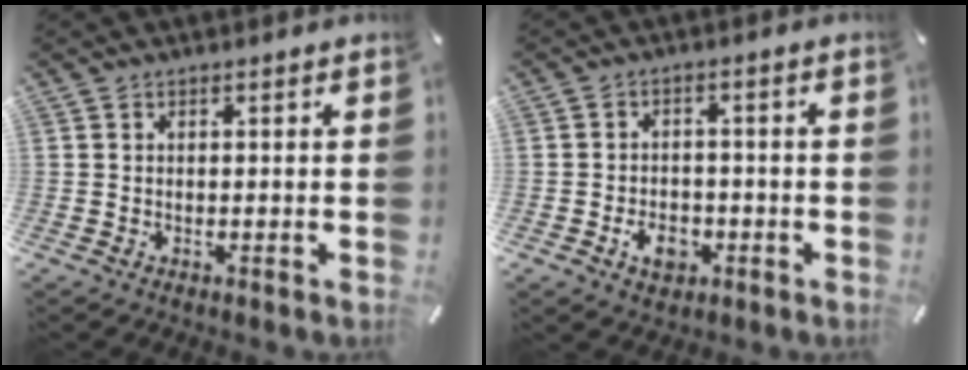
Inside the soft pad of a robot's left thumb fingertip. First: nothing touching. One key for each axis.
{"total": 6.0, "fx": -2.4, "fy": 4.2, "fz": 3.5, "tx": -0.060, "ty": 0.007, "tz": -0.044}